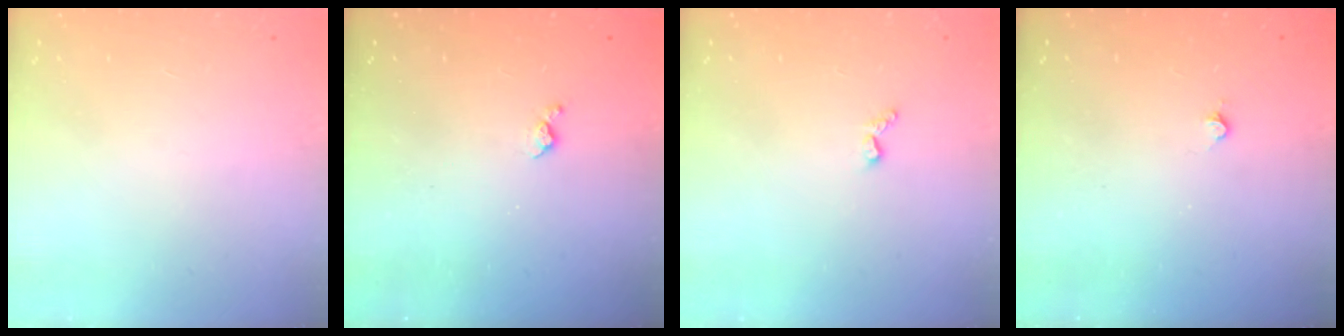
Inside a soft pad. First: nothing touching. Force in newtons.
{"total": 3.7, "press": 3.6, "slide": 0.7}
{"total": 3.9, "press": 3.8, "slide": 0.7}
{"total": 2.7, "press": 2.7, "slide": 0.5}